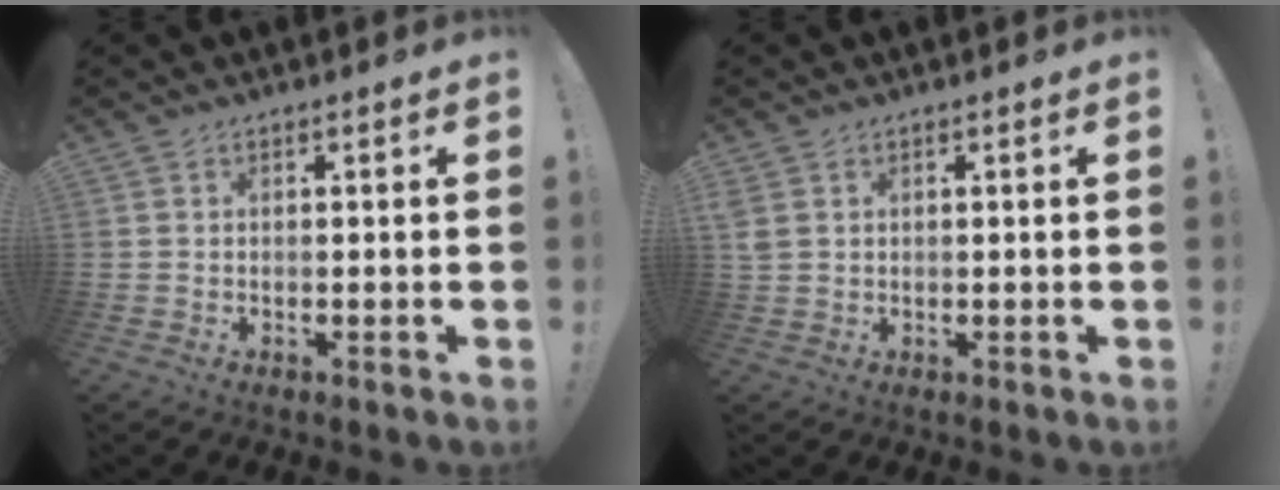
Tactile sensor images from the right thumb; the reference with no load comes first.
{"total": 2.6, "force": [1.1, 1.9, 1.5], "torque": [-0.034, 0.004, 0.025]}